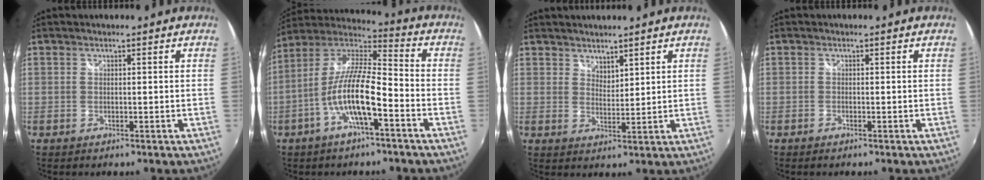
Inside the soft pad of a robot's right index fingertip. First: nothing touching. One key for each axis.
{"total": 13.2, "fx": -5.1, "fy": 2.9, "fz": 11.8, "tx": -0.232, "ty": 0.003, "tz": -0.099}
{"total": 3.0, "fx": 2.7, "fy": 1.1, "fz": 0.8, "tx": -0.008, "ty": 0.000, "tz": 0.048}
{"total": 0.5, "fx": -0.5, "fy": 0.2, "fz": 0.1, "tx": -0.004, "ty": -0.003, "tz": -0.012}